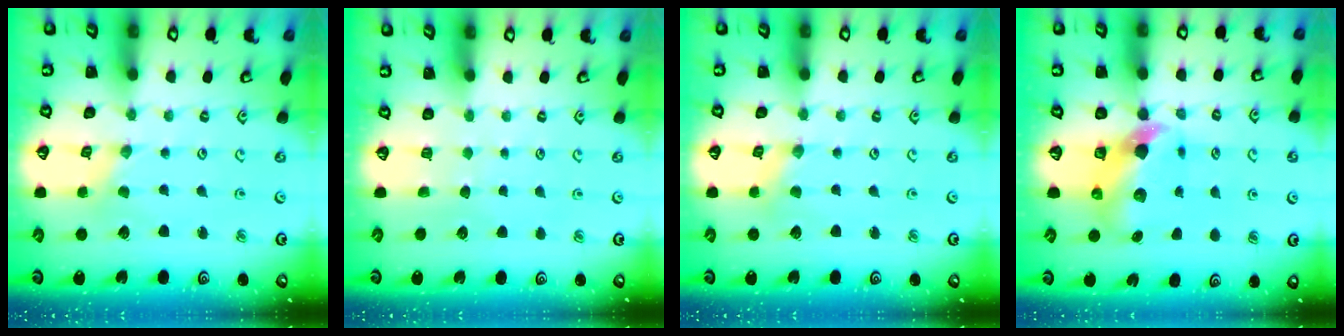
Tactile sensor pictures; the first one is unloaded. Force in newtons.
{"total": 0.0}
{"total": 2.2, "press": 2.2, "slide": 0.5}
{"total": 7.4, "press": 7.3, "slide": 1.3}